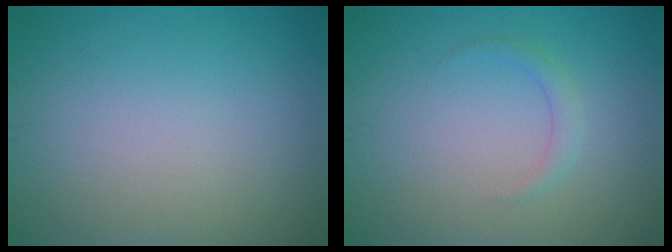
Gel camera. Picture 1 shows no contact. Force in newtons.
{"total": 0.8, "press": 0.8, "slide": 0.0}